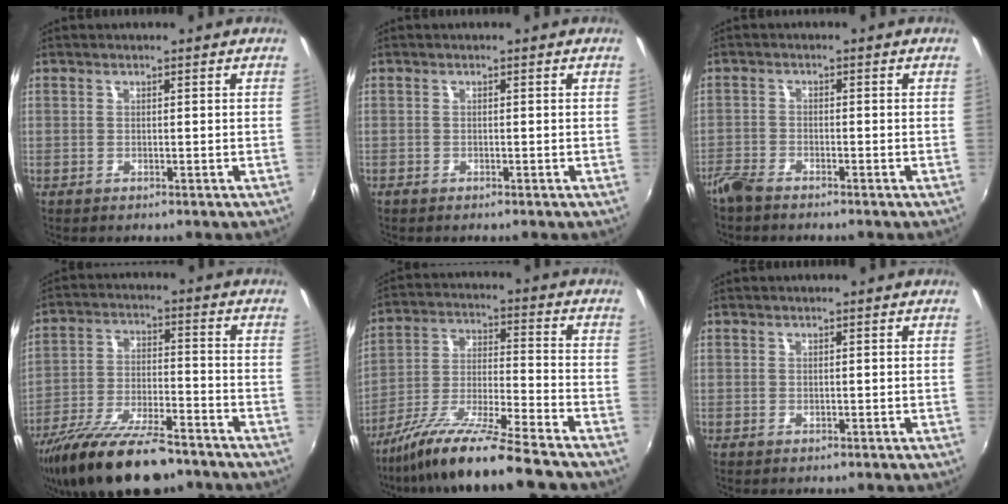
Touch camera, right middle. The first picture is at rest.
{"total": 0.6, "force": [-0.5, 0.4, 0.1], "torque": [-0.003, -0.002, -0.011]}
{"total": 4.2, "force": [-3.7, 1.1, 1.6], "torque": [-0.044, -0.013, -0.078]}
{"total": 17.5, "force": [-13.3, 5.2, 10.1], "torque": [-0.204, -0.035, -0.227]}
{"total": 14.9, "force": [-12.2, -0.4, 8.6], "torque": [-0.175, -0.021, -0.223]}
{"total": 0.0}